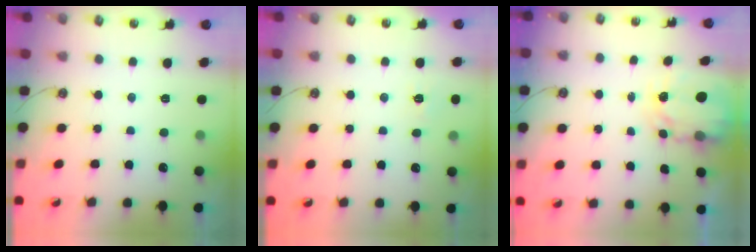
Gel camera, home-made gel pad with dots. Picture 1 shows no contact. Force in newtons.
{"total": 6.1, "press": 6.0, "slide": 0.6}
{"total": 3.8, "press": 3.8, "slide": 0.1}